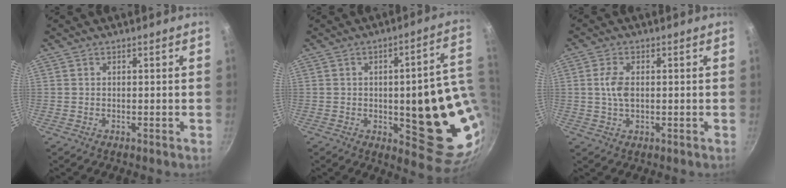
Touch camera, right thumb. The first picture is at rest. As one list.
[{"total": 21.4, "force": [-0.2, 7.4, 20.1], "torque": [-0.199, -0.017, 0.003]}, {"total": 4.3, "force": [0.3, 2.4, 3.6], "torque": [-0.071, 0.005, 0.004]}]